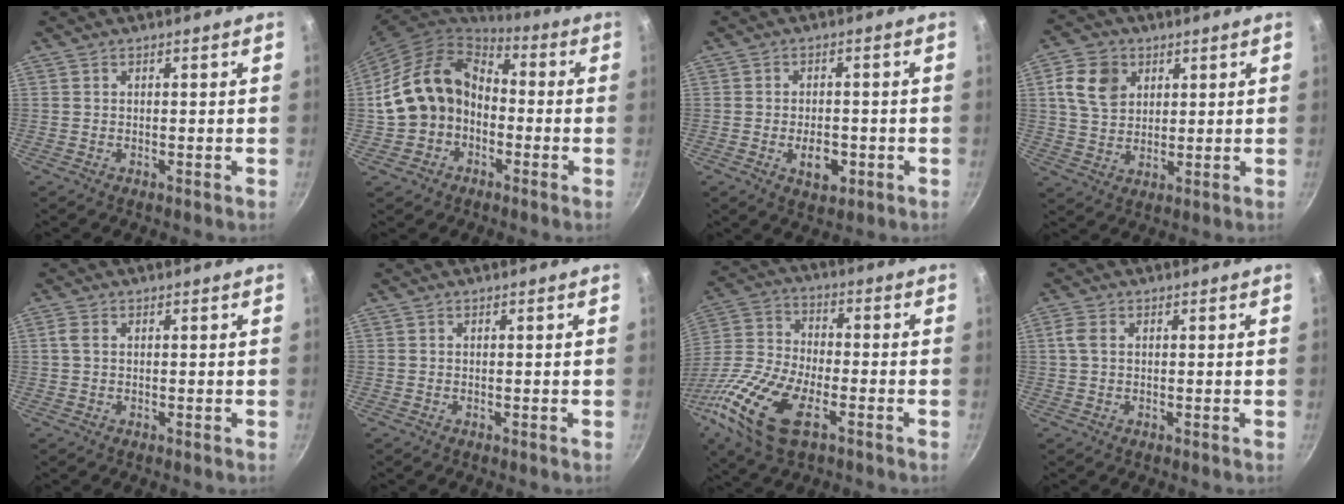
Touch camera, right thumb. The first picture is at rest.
{"total": 16.5, "force": [-2.2, 13.2, 9.7], "torque": [-0.156, 0.058, -0.046]}
{"total": 5.6, "force": [-1.7, 3.4, 4.2], "torque": [-0.049, 0.005, -0.023]}
{"total": 9.3, "force": [3.2, 7.2, 5.0], "torque": [-0.072, -0.003, 0.058]}
{"total": 1.7, "force": [0.4, 1.1, 1.3], "torque": [-0.030, 0.004, 0.008]}
{"total": 0.0}
{"total": 18.9, "force": [-8.7, 8.6, 14.5], "torque": [-0.297, 0.009, -0.184]}
{"total": 2.5, "force": [0.6, 1.6, 1.9], "torque": [-0.045, 0.006, 0.010]}